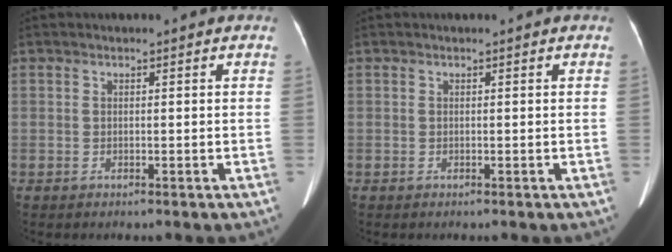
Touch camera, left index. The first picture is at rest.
{"total": 0.0}